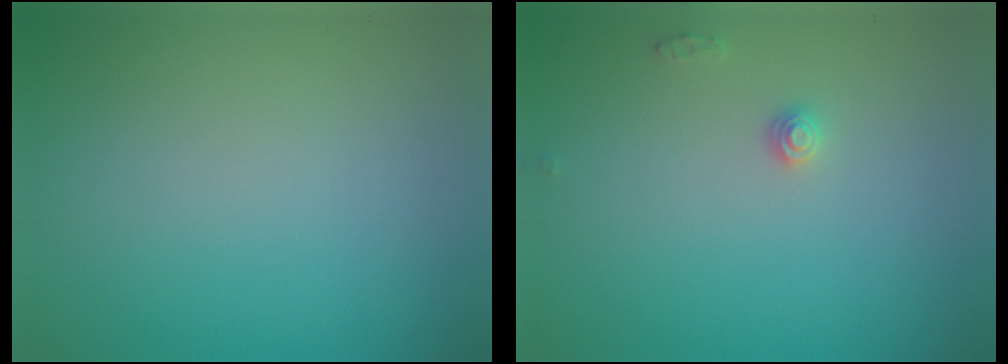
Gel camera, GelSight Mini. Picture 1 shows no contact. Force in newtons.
{"total": 1.0, "press": 1.0, "slide": 0.1}